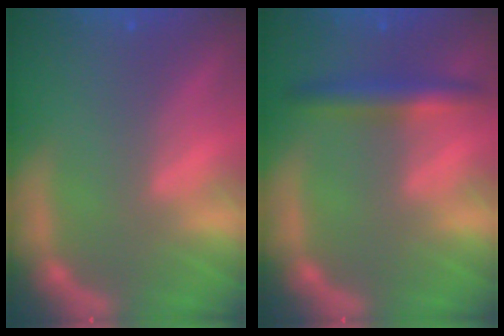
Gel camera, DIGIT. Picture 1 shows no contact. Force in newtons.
{"total": 3.5}